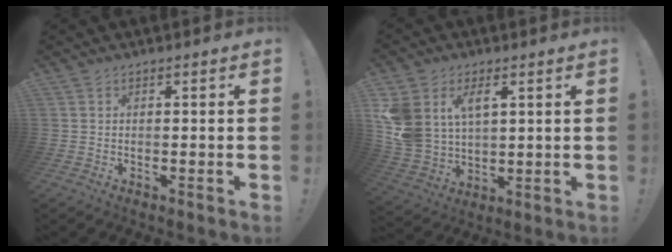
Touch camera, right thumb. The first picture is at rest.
{"total": 11.3, "force": [5.3, 8.1, 5.8], "torque": [-0.122, -0.023, 0.108]}